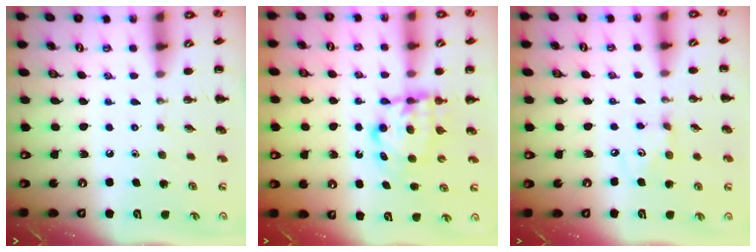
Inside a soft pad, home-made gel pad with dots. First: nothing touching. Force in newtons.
{"total": 6.2, "press": 6.2, "slide": 0.5}
{"total": 4.1, "press": 4.0, "slide": 0.6}